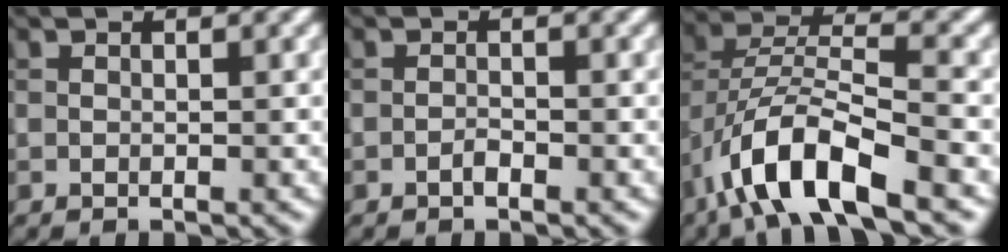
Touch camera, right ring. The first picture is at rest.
{"total": 0.8, "force": [-0.5, 0.2, 0.6], "torque": [-0.012, 0.001, -0.011]}
{"total": 9.0, "force": [-4.9, 3.0, 6.9], "torque": [-0.127, 0.006, -0.095]}